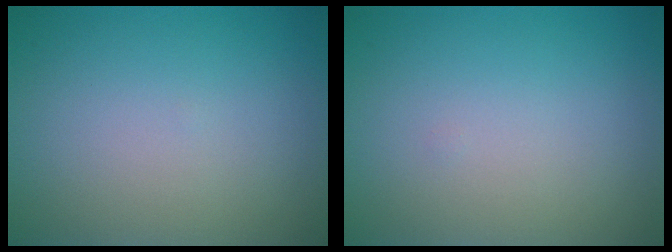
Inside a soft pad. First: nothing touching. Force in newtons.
{"total": 0.0}